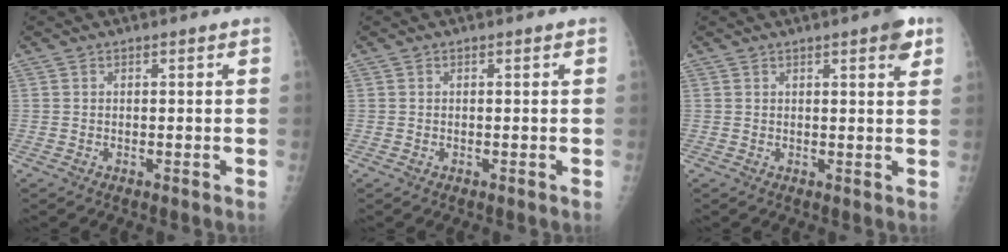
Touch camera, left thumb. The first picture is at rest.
{"total": 0.0}
{"total": 4.0, "force": [2.2, 0.9, 3.1], "torque": [-0.033, -0.008, 0.024]}